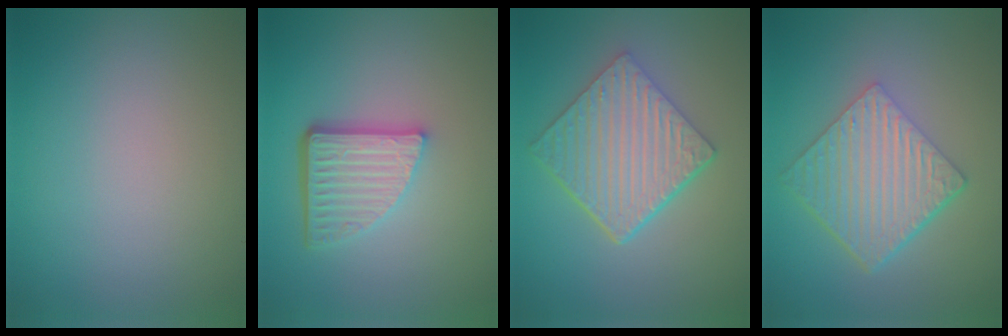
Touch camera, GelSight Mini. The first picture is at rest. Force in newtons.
{"total": 5.2, "press": 3.6, "slide": 3.7}
{"total": 6.4, "press": 4.5, "slide": 4.7}
{"total": 6.3, "press": 4.3, "slide": 4.6}